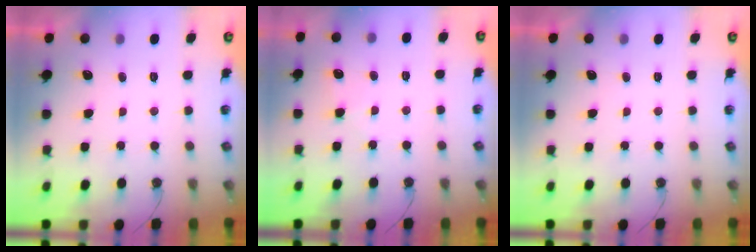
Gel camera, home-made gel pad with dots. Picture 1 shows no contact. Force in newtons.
{"total": 3.7, "press": 3.7, "slide": 0.5}
{"total": 0.0}